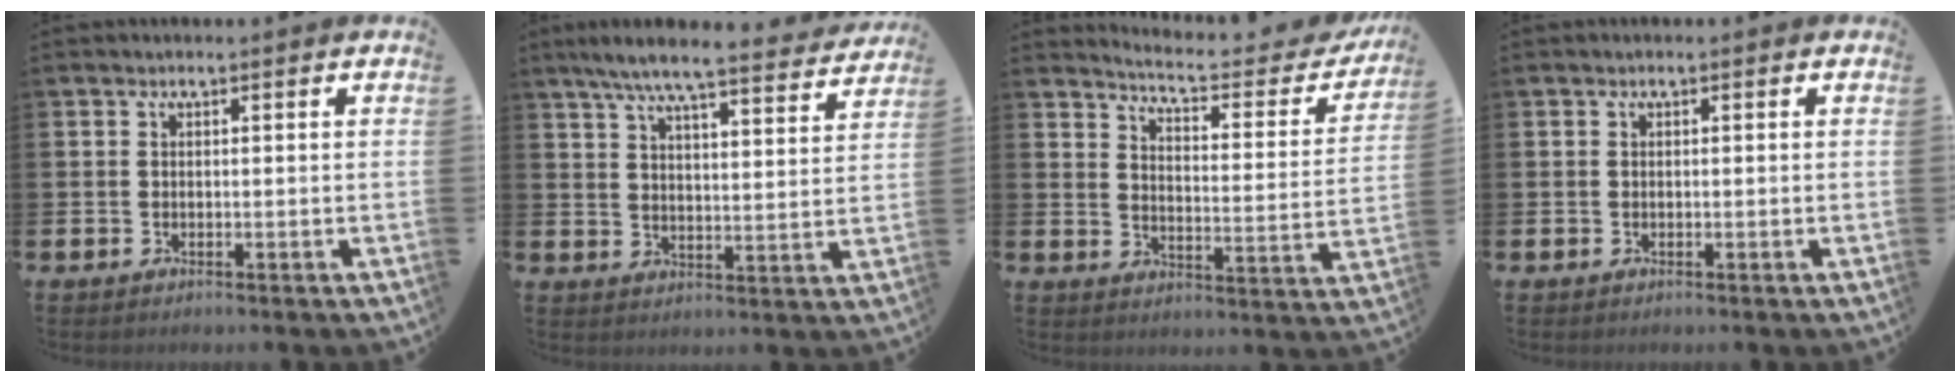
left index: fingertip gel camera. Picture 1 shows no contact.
{"total": 7.6, "force": [6.9, 0.5, 3.1], "torque": [-0.070, -0.043, 0.116]}
{"total": 5.0, "force": [4.7, 0.7, 1.6], "torque": [-0.049, -0.041, 0.070]}
{"total": 0.0}